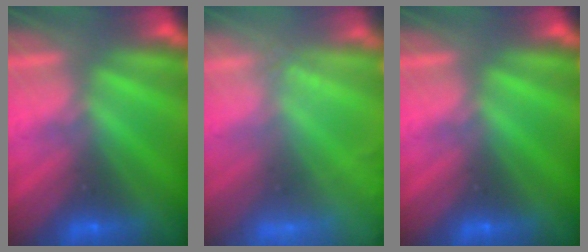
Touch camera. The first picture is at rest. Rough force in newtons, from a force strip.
{"total": 2.4}
{"total": 0.0}